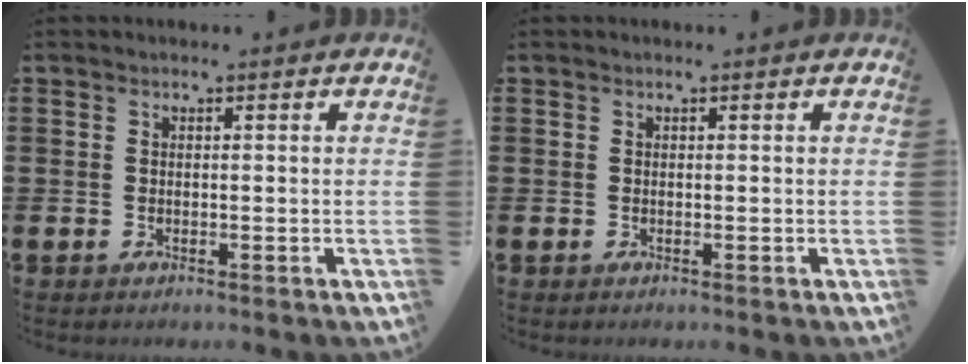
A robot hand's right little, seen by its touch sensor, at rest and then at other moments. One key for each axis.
{"total": 0.0}